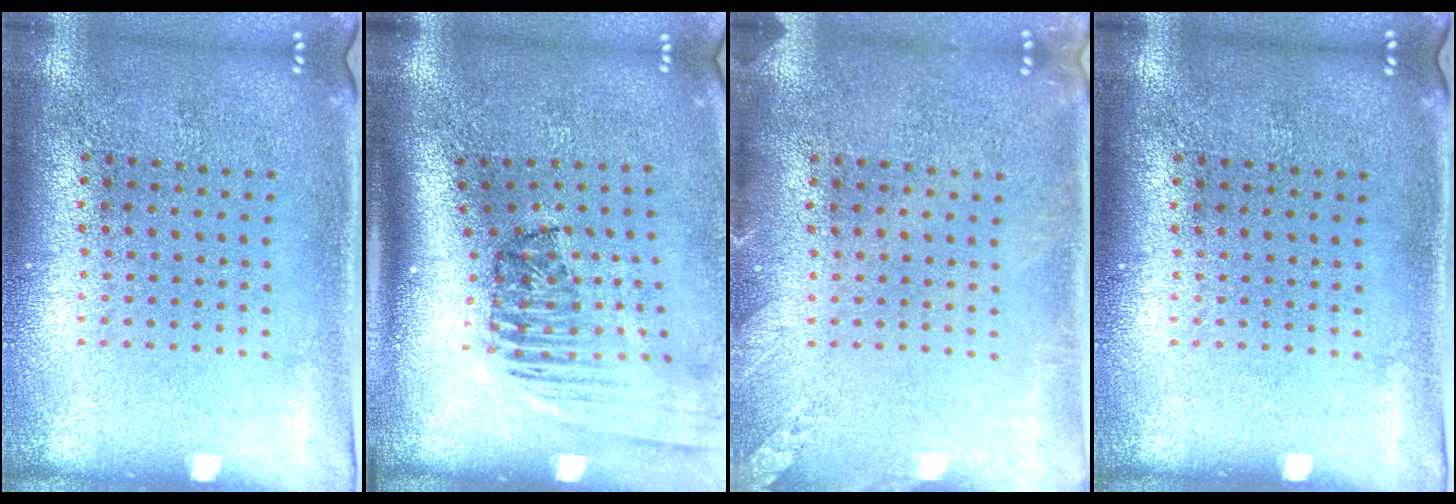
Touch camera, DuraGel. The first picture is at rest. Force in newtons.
{"total": 2.4, "press": 1.5, "slide": 1.8}
{"total": 1.4, "press": 1.4, "slide": 0.2}
{"total": 0.0}